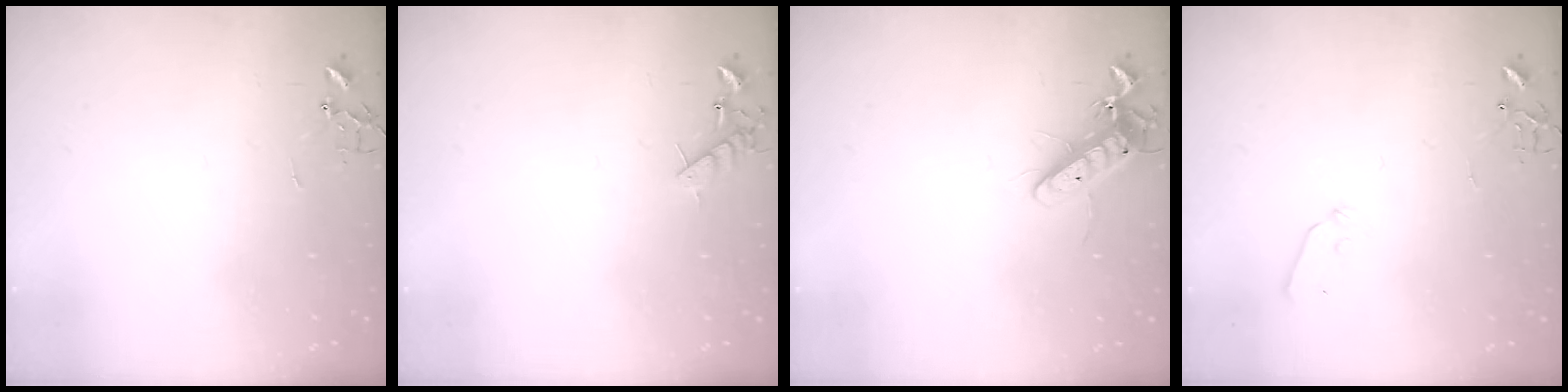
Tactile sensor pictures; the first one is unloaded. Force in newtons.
{"total": 8.8, "press": 8.8, "slide": 1.0}
{"total": 12.2, "press": 12.1, "slide": 1.0}
{"total": 4.5, "press": 4.4, "slide": 0.6}